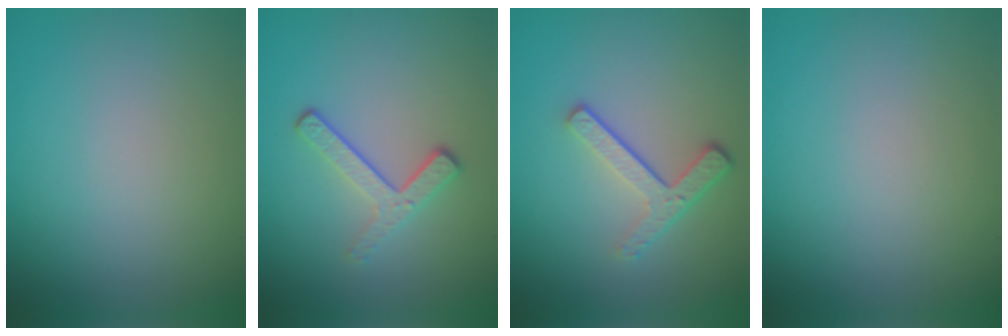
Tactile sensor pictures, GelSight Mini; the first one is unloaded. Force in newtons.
{"total": 3.0, "press": 2.2, "slide": 2.1}
{"total": 3.7, "press": 2.7, "slide": 2.5}
{"total": 0.0}